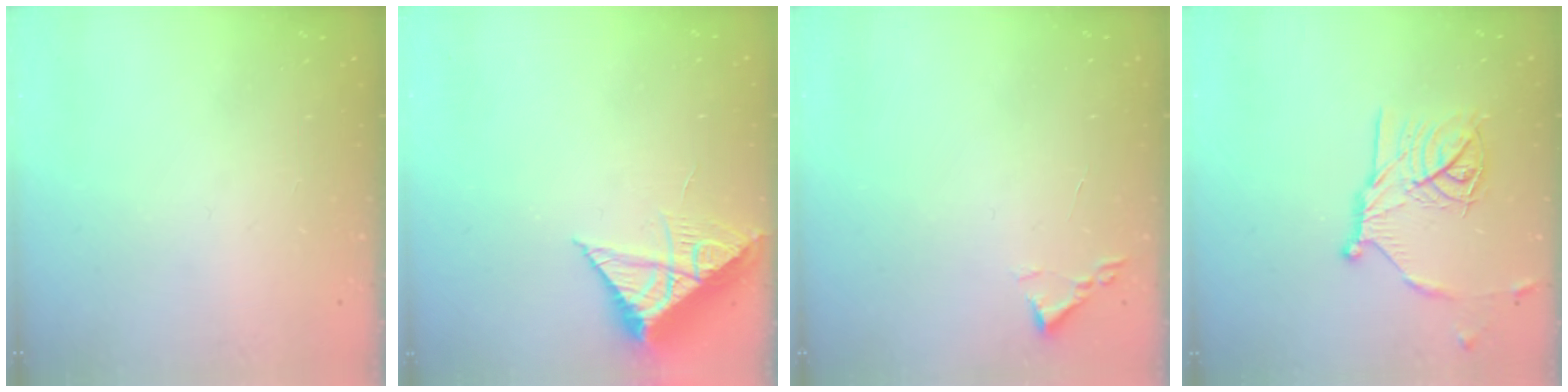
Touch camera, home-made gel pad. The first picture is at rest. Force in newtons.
{"total": 8.3, "press": 8.3, "slide": 0.3}
{"total": 1.8, "press": 1.7, "slide": 0.2}
{"total": 17.0, "press": 17.0, "slide": 1.0}